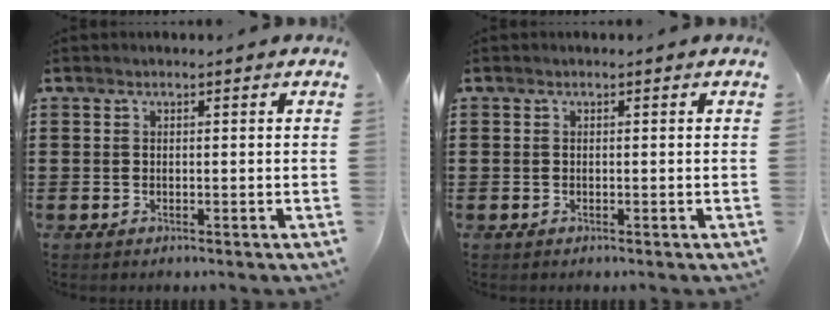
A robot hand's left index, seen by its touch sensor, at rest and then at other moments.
{"total": 0.0}